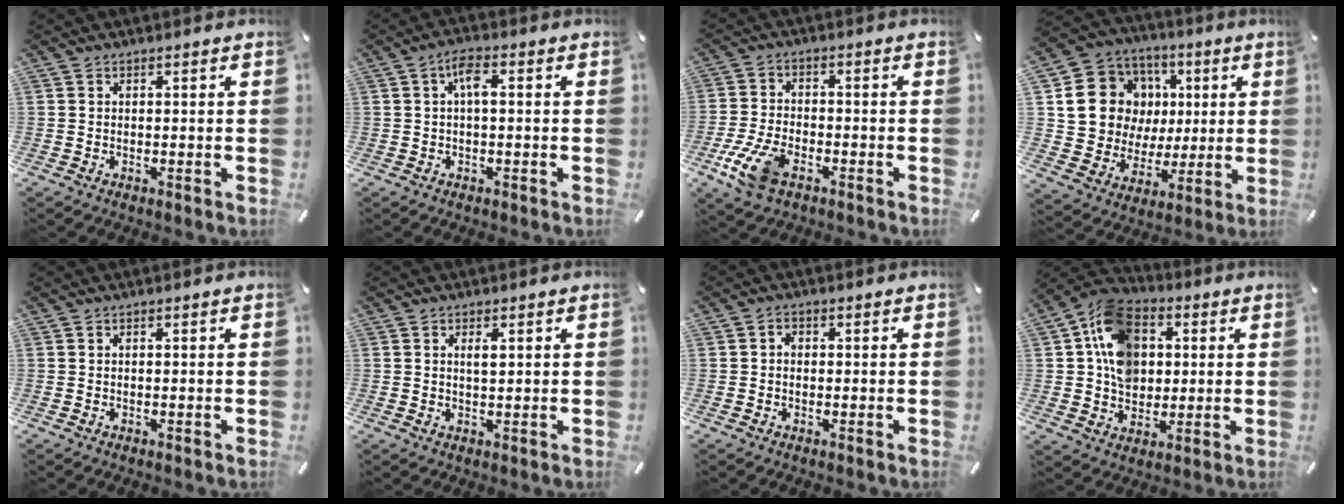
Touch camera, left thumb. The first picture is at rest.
{"total": 4.1, "force": [0.3, 1.7, 3.8], "torque": [-0.066, 0.012, 0.000]}
{"total": 9.4, "force": [-4.7, 5.0, 6.4], "torque": [-0.146, 0.008, -0.087]}
{"total": 15.7, "force": [3.5, 14.2, 5.8], "torque": [-0.087, -0.012, 0.085]}
{"total": 0.0}
{"total": 1.7, "force": [0.6, 0.6, 1.5], "torque": [-0.023, -0.002, 0.008]}
{"total": 1.4, "force": [-0.1, 1.2, 0.8], "torque": [-0.015, 0.006, -0.004]}
{"total": 13.5, "force": [2.5, 11.3, 7.0], "torque": [-0.138, -0.001, 0.047]}